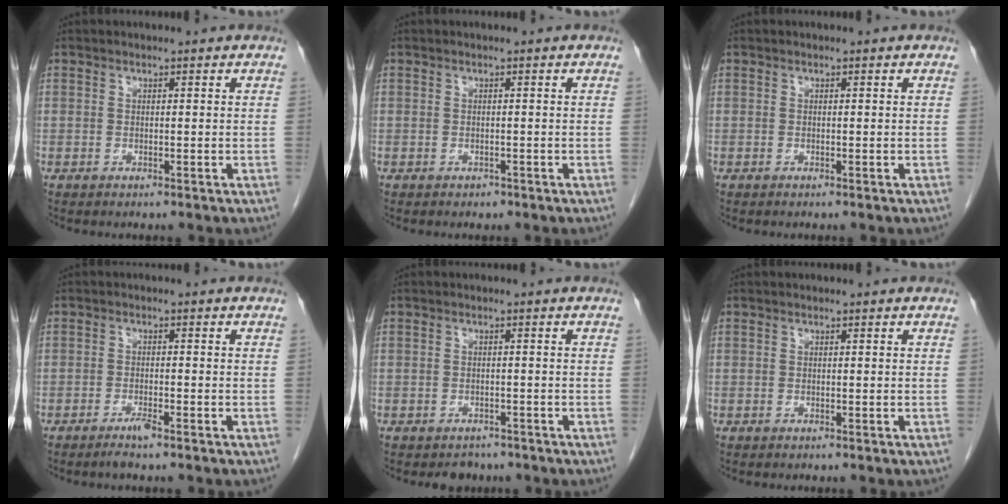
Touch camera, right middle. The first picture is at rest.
{"total": 0.6, "force": [-0.4, 0.4, 0.1], "torque": [-0.007, 0.001, -0.006]}
{"total": 0.0}
{"total": 2.1, "force": [-1.6, -0.1, 1.4], "torque": [-0.030, -0.003, -0.029]}
{"total": 2.6, "force": [-2.1, 1.5, 0.2], "torque": [-0.010, 0.003, -0.029]}
{"total": 0.0}